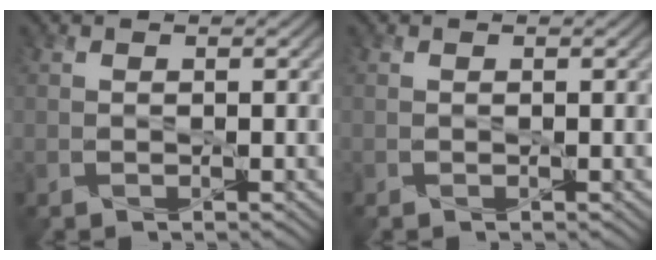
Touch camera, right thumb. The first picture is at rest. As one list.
[{"total": 0.0}]